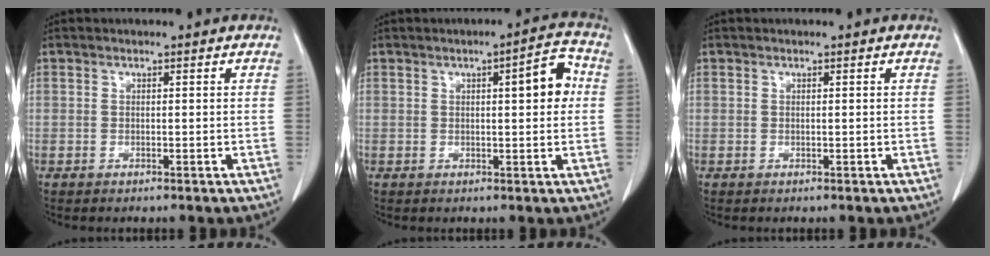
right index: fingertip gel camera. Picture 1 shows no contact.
{"total": 5.5, "force": [0.9, 1.3, 5.2], "torque": [-0.070, 0.015, 0.009]}
{"total": 0.0}